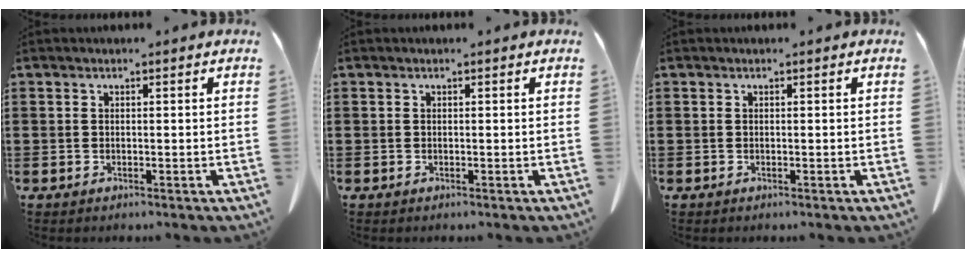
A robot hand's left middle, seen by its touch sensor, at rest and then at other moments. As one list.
[{"total": 0.0}, {"total": 0.0}]